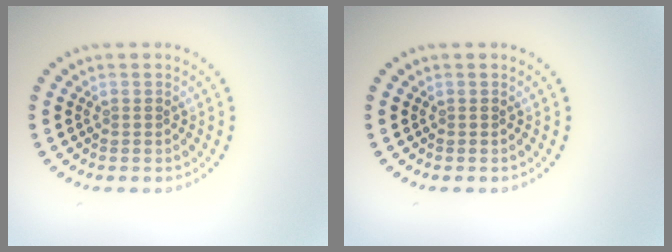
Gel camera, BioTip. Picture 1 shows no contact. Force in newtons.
{"total": 0.0}